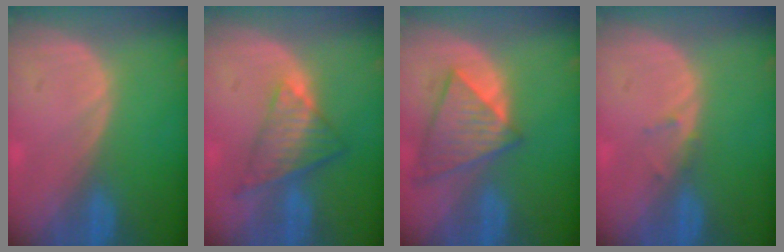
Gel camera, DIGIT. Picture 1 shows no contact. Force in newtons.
{"total": 7.6, "press": 6.2, "slide": 4.3}
{"total": 8.0, "press": 7.2, "slide": 3.5}
{"total": 1.1, "press": 0.8, "slide": 0.7}